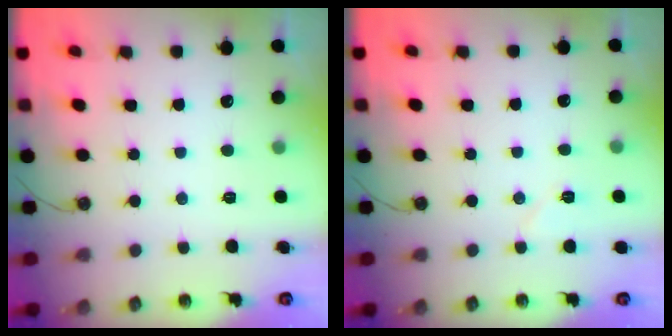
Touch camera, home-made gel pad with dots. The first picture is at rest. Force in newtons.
{"total": 5.8, "press": 5.5, "slide": 2.1}